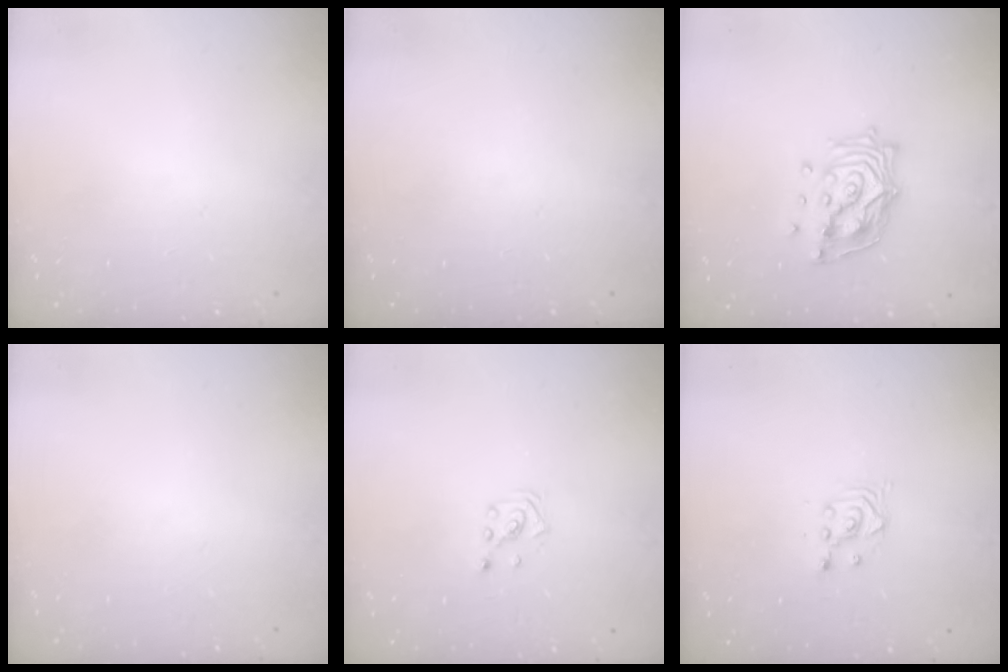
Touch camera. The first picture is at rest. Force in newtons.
{"total": 0.0}
{"total": 14.1, "press": 14.0, "slide": 1.8}
{"total": 0.0}
{"total": 1.4, "press": 1.4, "slide": 0.1}
{"total": 2.5, "press": 2.5, "slide": 0.2}